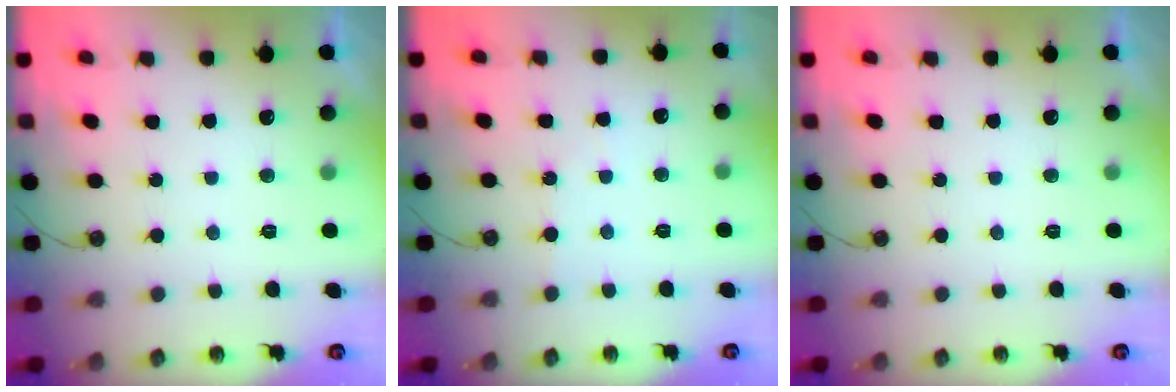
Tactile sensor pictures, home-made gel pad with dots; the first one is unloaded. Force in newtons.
{"total": 2.5, "press": 2.5, "slide": 0.4}
{"total": 0.0}